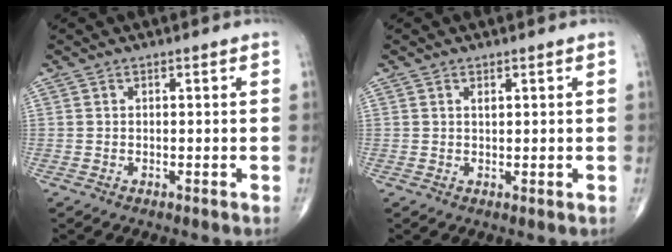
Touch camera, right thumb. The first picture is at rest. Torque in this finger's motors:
{"motor_torque": [0.25, 0.19, -0.12, 0.14, -0.01]}